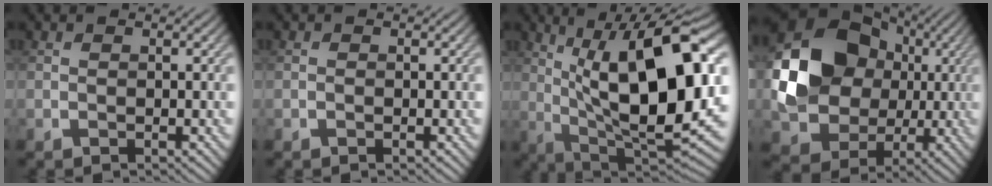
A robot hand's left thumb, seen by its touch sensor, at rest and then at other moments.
{"total": 0.0}
{"total": 19.1, "force": [4.0, 8.3, 16.7], "torque": [-0.267, 0.008, 0.068]}
{"total": 16.5, "force": [1.6, 13.6, 9.2], "torque": [-0.214, -0.002, 0.021]}